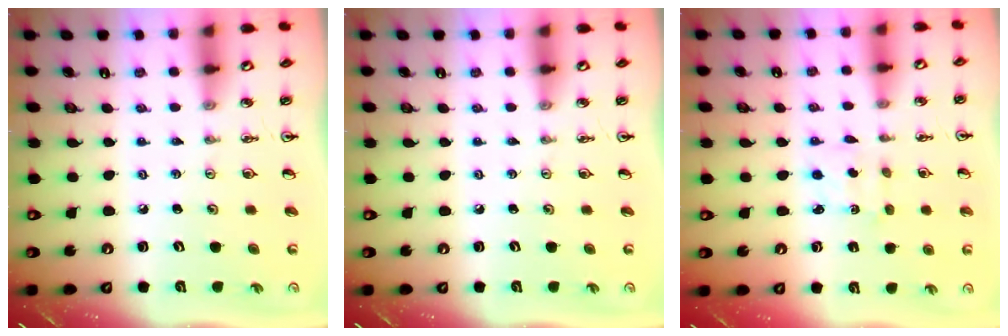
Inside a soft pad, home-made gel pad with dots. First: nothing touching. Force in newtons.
{"total": 0.0}
{"total": 2.3, "press": 2.3, "slide": 0.4}